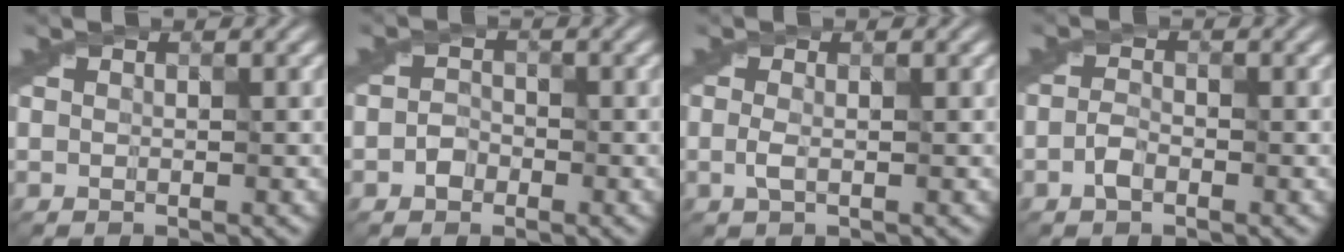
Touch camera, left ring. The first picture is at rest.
{"total": 1.4, "force": [-0.7, 1.1, 0.4], "torque": [-0.005, 0.006, -0.016]}
{"total": 1.0, "force": [-0.1, 0.4, 1.0], "torque": [-0.024, 0.000, -0.007]}
{"total": 1.3, "force": [-0.7, 0.7, 0.9], "torque": [-0.020, 0.004, -0.018]}